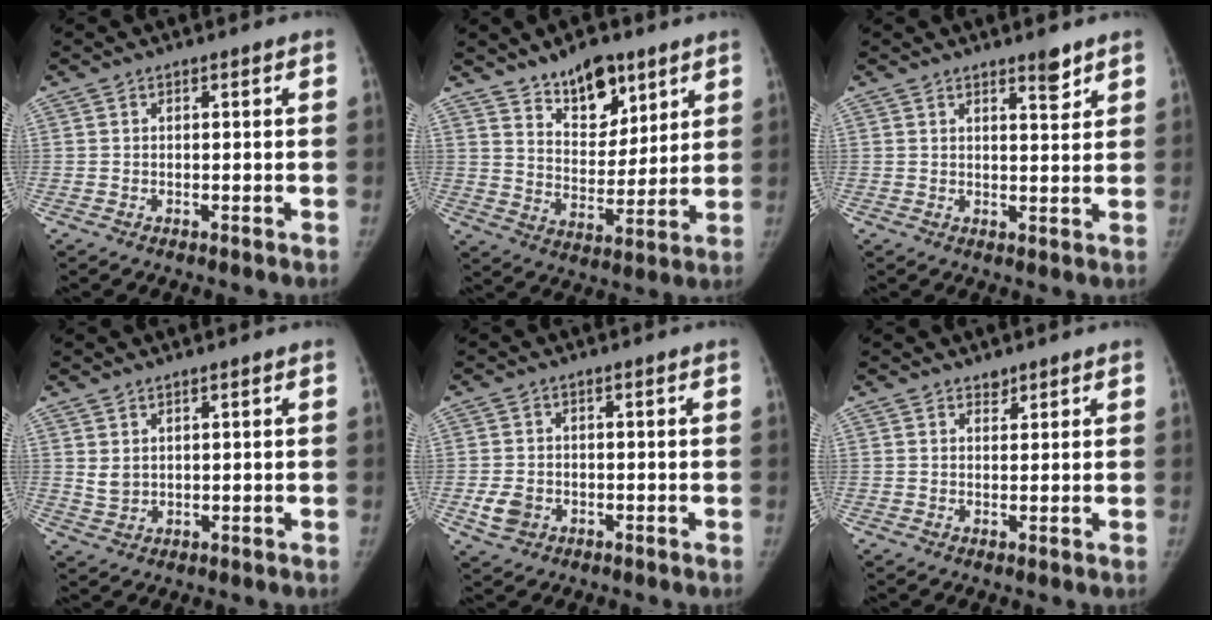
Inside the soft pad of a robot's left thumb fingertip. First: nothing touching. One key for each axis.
{"total": 12.2, "fx": 8.4, "fy": 6.2, "fz": 6.3, "tx": -0.062, "ty": -0.061, "tz": 0.146}
{"total": 3.5, "fx": 2.7, "fy": 0.9, "fz": 2.1, "tx": -0.020, "ty": -0.021, "tz": 0.039}
{"total": 3.2, "fx": 1.6, "fy": 1.8, "fz": 2.1, "tx": -0.035, "ty": -0.013, "tz": 0.041}
{"total": 3.8, "fx": -1.1, "fy": 3.0, "fz": 2.0, "tx": -0.035, "ty": 0.001, "tz": -0.016}
{"total": 1.6, "fx": 1.3, "fy": 0.8, "fz": 0.3, "tx": 0.007, "ty": -0.010, "tz": 0.019}